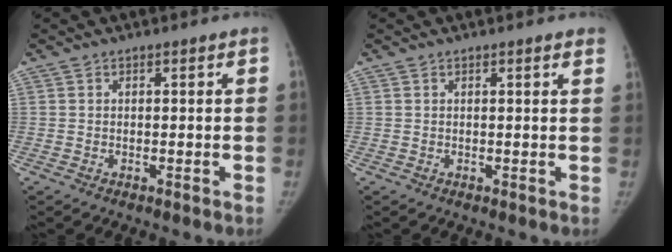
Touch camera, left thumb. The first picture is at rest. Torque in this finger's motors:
{"motor_torque": [-0.09, 0.04, 0.08, 0.27, 0.00]}